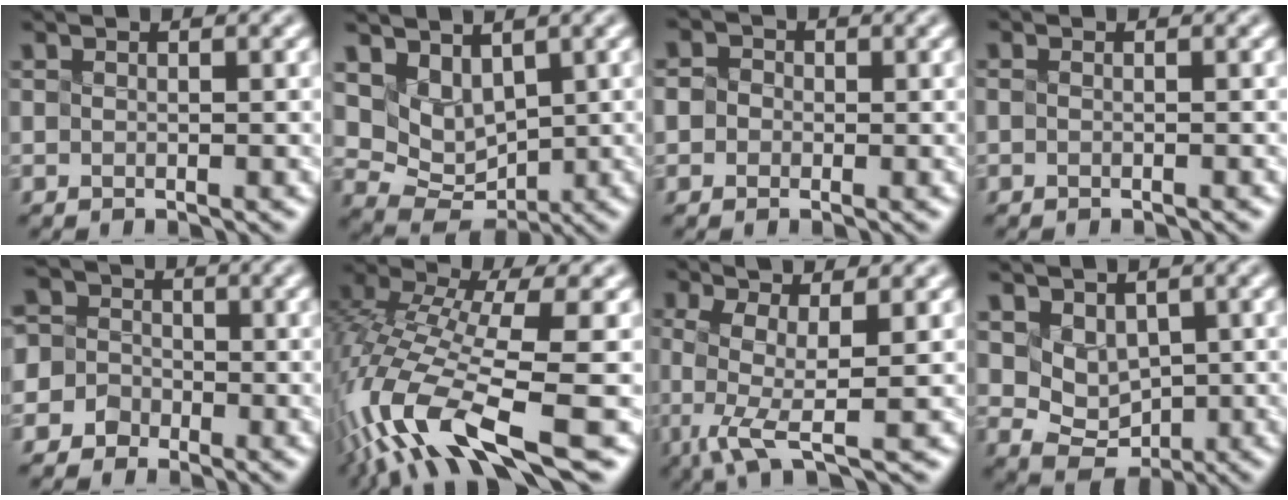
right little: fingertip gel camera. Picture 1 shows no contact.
{"total": 2.9, "force": [1.7, 2.1, 1.2], "torque": [-0.053, -0.011, 0.075]}
{"total": 2.1, "force": [-1.3, -0.2, -1.6], "torque": [0.013, -0.009, -0.006]}
{"total": 1.7, "force": [-1.3, -0.8, -0.9], "torque": [0.003, -0.019, -0.005]}
{"total": 4.7, "force": [-2.2, 4.1, -0.7], "torque": [0.016, 0.017, -0.055]}
{"total": 11.5, "force": [-6.5, 2.3, 9.2], "torque": [-0.226, -0.012, -0.077]}
{"total": 3.4, "force": [-1.7, -0.3, 2.9], "torque": [-0.074, -0.016, -0.005]}
{"total": 2.1, "force": [0.4, 1.9, 0.6], "torque": [-0.037, -0.016, 0.056]}